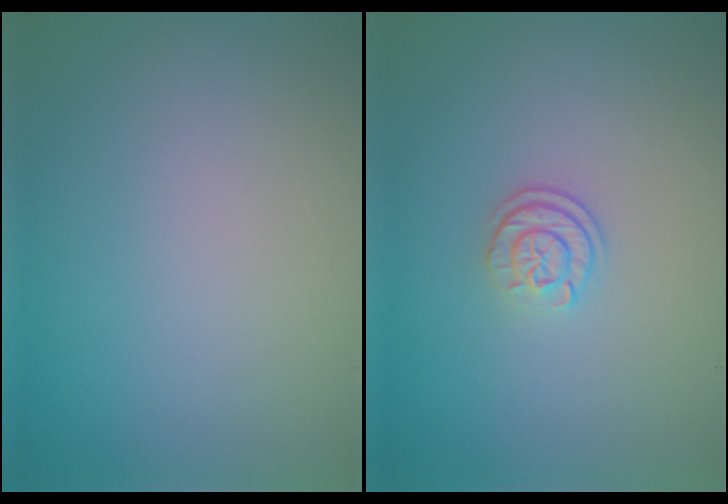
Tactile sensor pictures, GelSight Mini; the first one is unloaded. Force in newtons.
{"total": 2.2, "press": 1.8, "slide": 1.3}